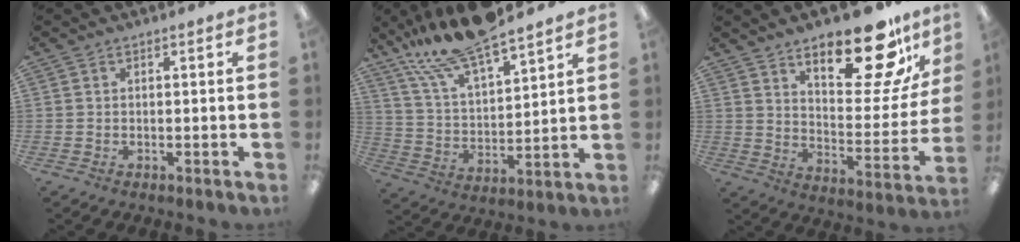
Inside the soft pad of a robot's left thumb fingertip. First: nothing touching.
{"total": 16.9, "force": [14.3, 4.4, 7.9], "torque": [-0.171, -0.077, 0.254]}
{"total": 21.1, "force": [14.7, 7.1, 13.2], "torque": [-0.180, -0.097, 0.235]}